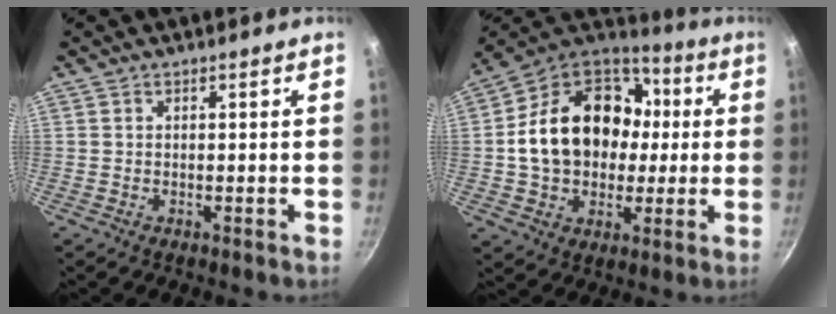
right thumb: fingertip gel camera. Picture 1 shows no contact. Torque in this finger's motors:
{"motor_torque": [1.35, 3.70, 1.71, -0.36, 0.19]}